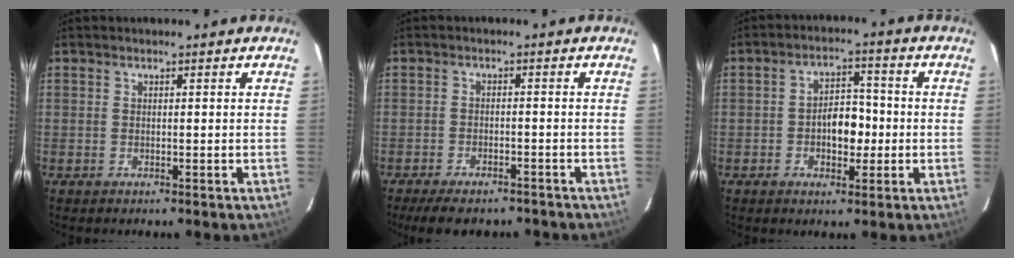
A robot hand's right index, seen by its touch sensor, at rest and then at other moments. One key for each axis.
{"total": 10.2, "fx": -8.4, "fy": 3.4, "fz": 4.7, "tx": -0.104, "ty": -0.016, "tz": -0.121}
{"total": 6.5, "fx": -1.3, "fy": 4.0, "fz": 5.0, "tx": -0.089, "ty": 0.013, "tz": -0.016}